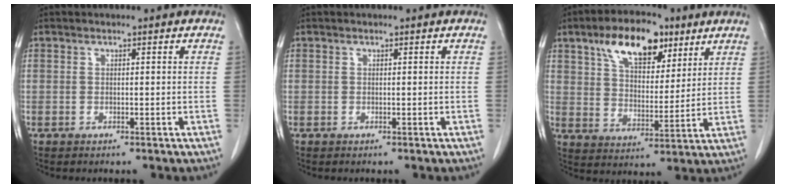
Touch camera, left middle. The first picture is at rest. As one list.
[{"total": 0.0}, {"total": 12.3, "force": [7.2, 5.8, 8.2], "torque": [-0.138, 0.017, 0.125]}]